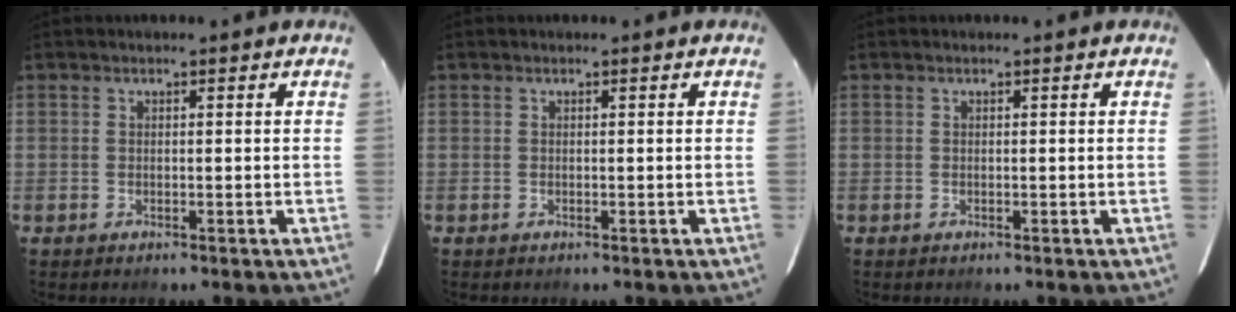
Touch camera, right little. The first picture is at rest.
{"total": 0.0}
{"total": 0.0}